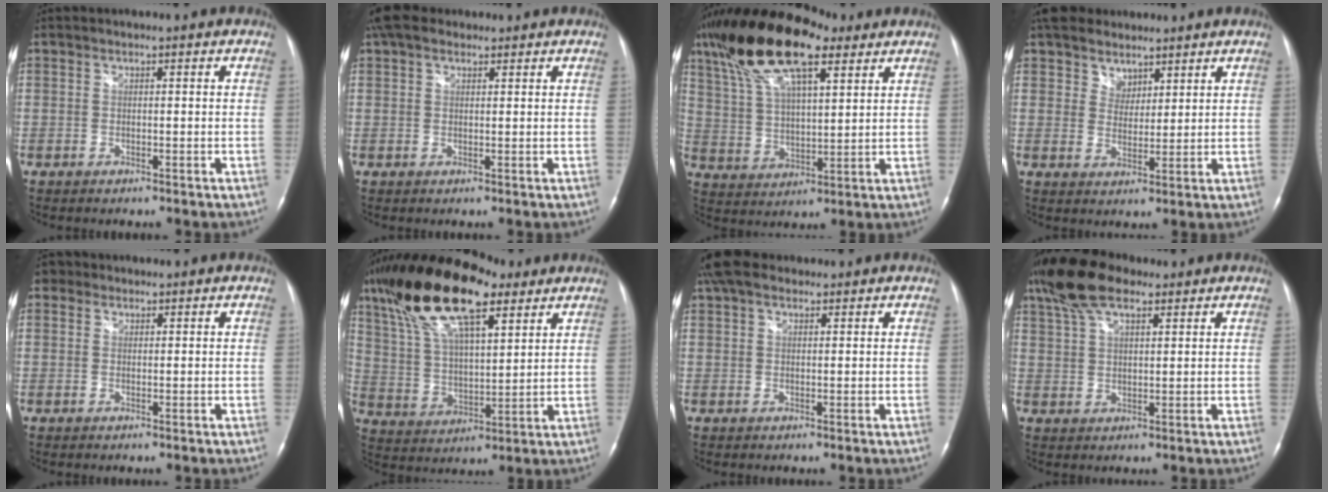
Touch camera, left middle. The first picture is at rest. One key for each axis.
{"total": 4.6, "fx": 3.3, "fy": 2.5, "fz": 2.0, "tx": -0.047, "ty": 0.034, "tz": 0.063}
{"total": 18.2, "fx": 11.3, "fy": 5.7, "fz": 13.0, "tx": -0.264, "ty": 0.041, "tz": 0.208}
{"total": 7.7, "fx": 5.8, "fy": 4.8, "fz": 1.8, "tx": -0.029, "ty": 0.020, "tz": 0.104}
{"total": 2.2, "fx": 1.1, "fy": 1.9, "fz": 0.4, "tx": -0.003, "ty": 0.011, "tz": 0.014}
{"total": 20.2, "fx": 12.5, "fy": 6.5, "fz": 14.5, "tx": -0.292, "ty": 0.041, "tz": 0.228}
{"total": 5.5, "fx": 4.0, "fy": 2.7, "fz": 2.6, "tx": -0.060, "ty": 0.035, "tz": 0.077}
{"total": 9.7, "fx": 6.8, "fy": 3.5, "fz": 5.9, "tx": -0.123, "ty": 0.030, "tz": 0.126}